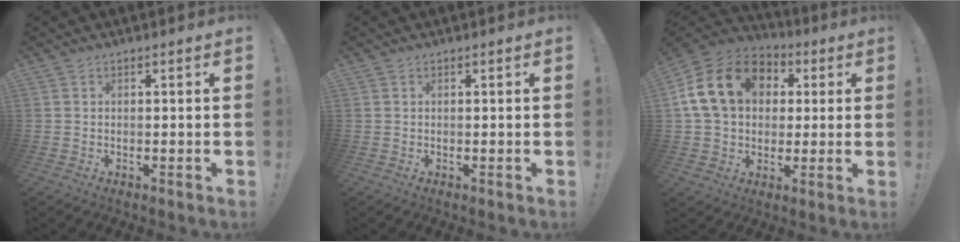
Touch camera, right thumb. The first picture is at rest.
{"total": 0.0}
{"total": 19.6, "force": [5.0, 14.7, 12.0], "torque": [-0.198, 0.004, 0.100]}